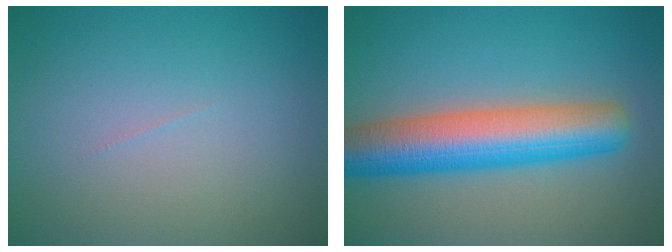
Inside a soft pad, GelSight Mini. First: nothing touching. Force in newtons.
{"total": 8.9, "press": 8.9, "slide": 0.3}